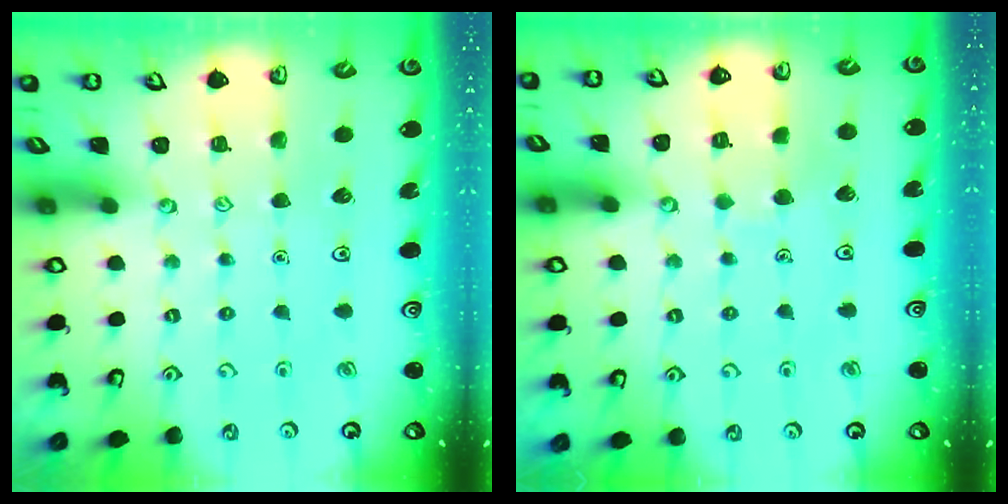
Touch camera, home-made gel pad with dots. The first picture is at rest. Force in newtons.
{"total": 3.9, "press": 3.9, "slide": 0.2}